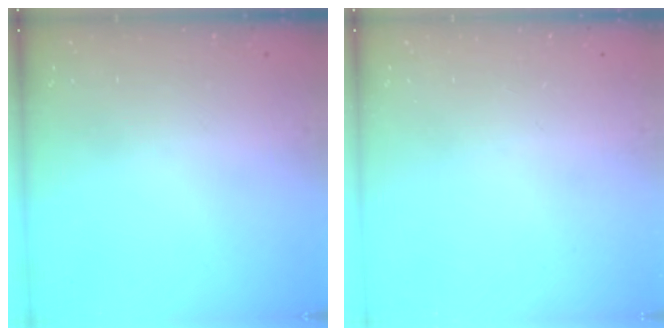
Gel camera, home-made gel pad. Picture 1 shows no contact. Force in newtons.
{"total": 0.0}